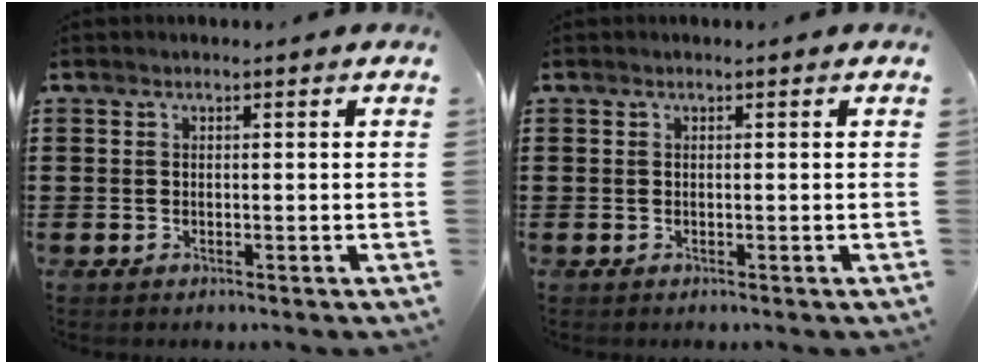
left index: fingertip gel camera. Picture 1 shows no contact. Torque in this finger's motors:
{"motor_torque": [0.00, 0.00, 0.00, -0.01]}